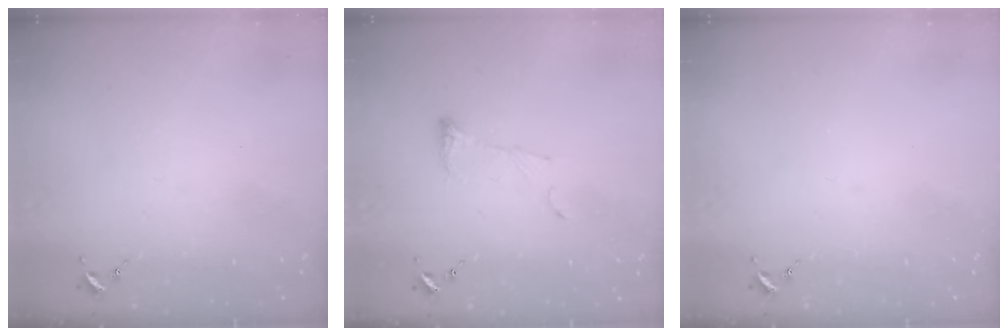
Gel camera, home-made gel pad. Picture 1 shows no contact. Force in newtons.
{"total": 6.7, "press": 6.6, "slide": 0.6}
{"total": 0.0}